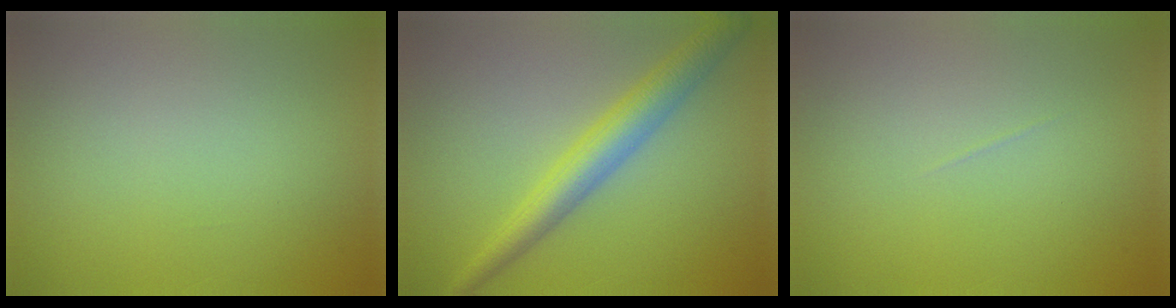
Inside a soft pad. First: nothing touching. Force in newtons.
{"total": 4.3, "press": 4.3, "slide": 0.1}
{"total": 0.0}